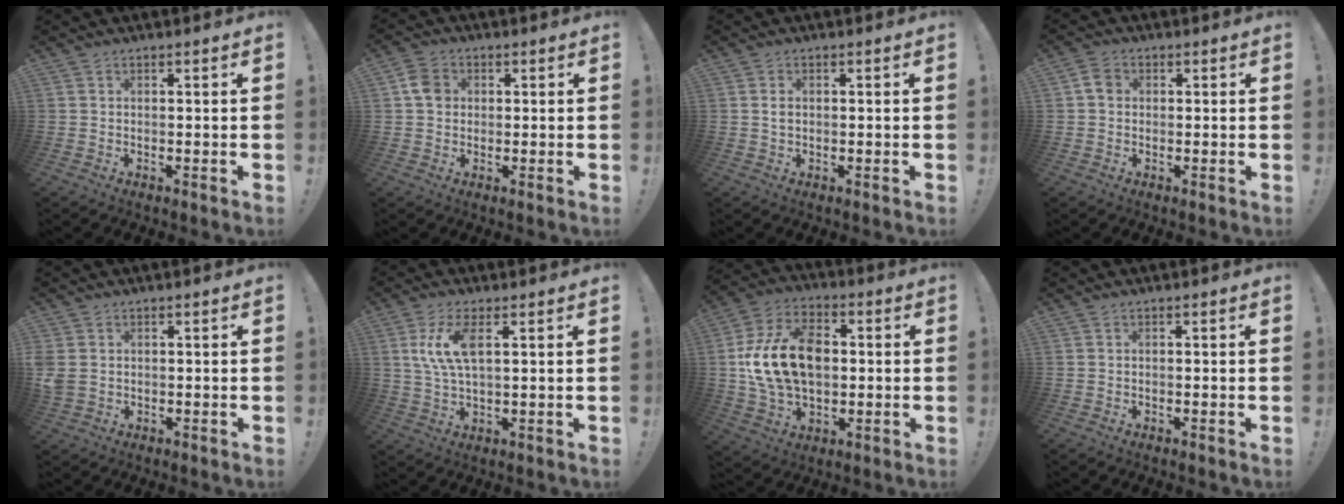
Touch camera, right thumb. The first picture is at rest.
{"total": 6.1, "force": [0.9, 5.2, 3.1], "torque": [-0.044, 0.010, 0.020]}
{"total": 1.4, "force": [0.3, 0.9, 1.0], "torque": [-0.012, 0.001, 0.004]}
{"total": 4.4, "force": [0.5, 3.7, 2.3], "torque": [-0.032, 0.008, 0.012]}
{"total": 3.9, "force": [0.7, 3.0, 2.4], "torque": [-0.052, -0.001, 0.015]}
{"total": 9.4, "force": [2.9, 3.7, 8.1], "torque": [-0.161, -0.002, 0.051]}
{"total": 19.9, "force": [1.2, 13.8, 14.3], "torque": [-0.245, 0.003, 0.026]}
{"total": 0.0}